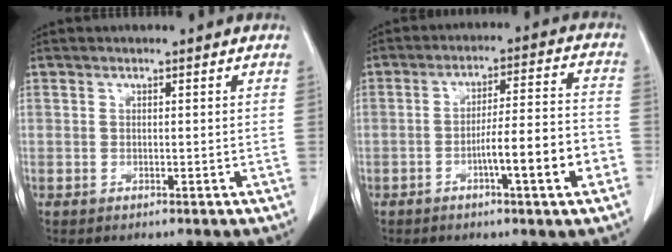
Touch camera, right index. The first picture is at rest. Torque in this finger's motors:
{"motor_torque": [1.11, -0.71, 0.32, 0.11]}